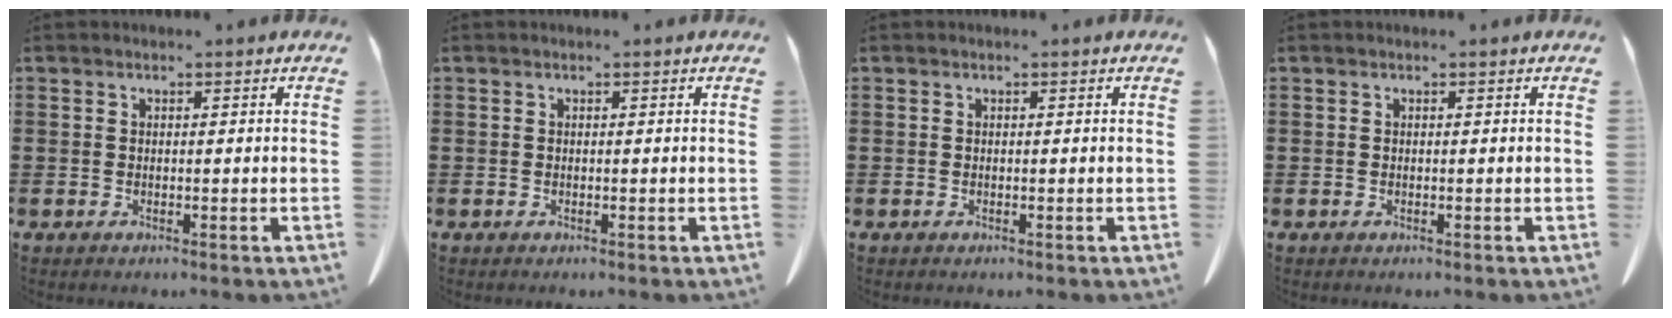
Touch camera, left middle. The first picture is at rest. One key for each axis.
{"total": 0.0}
{"total": 0.0}
{"total": 0.0}